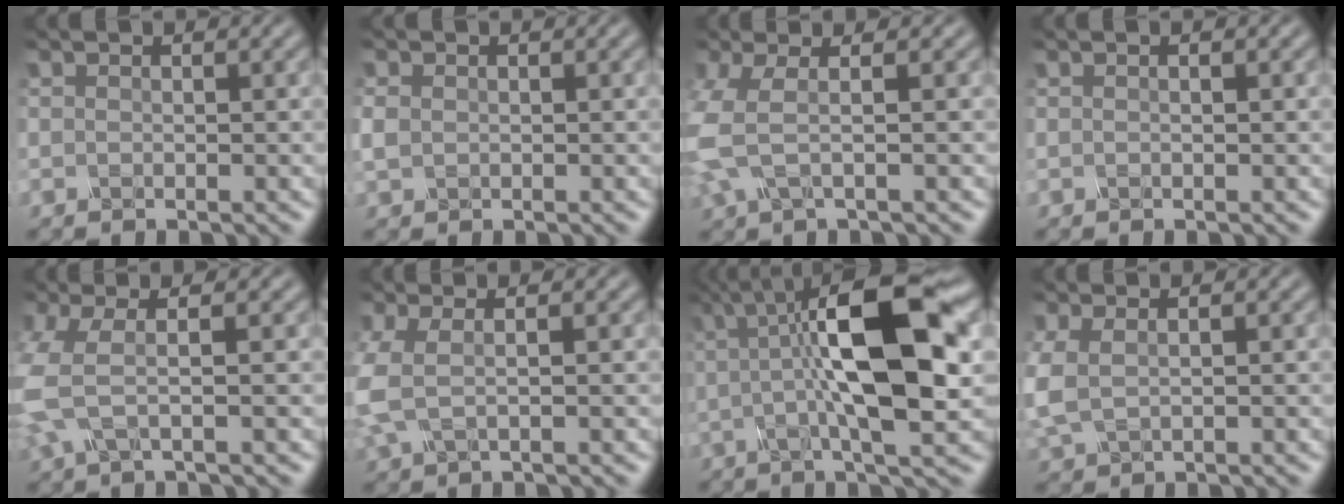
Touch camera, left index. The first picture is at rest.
{"total": 1.2, "force": [0.1, 1.1, 0.6], "torque": [-0.014, 0.001, 0.001]}
{"total": 3.9, "force": [0.0, 1.4, 3.6], "torque": [-0.092, -0.002, -0.006]}
{"total": 0.5, "force": [0.1, 0.1, 0.5], "torque": [-0.010, 0.003, 0.002]}
{"total": 4.3, "force": [0.0, 1.5, 4.0], "torque": [-0.105, -0.004, -0.005]}
{"total": 2.9, "force": [0.1, 1.1, 2.7], "torque": [-0.070, 0.005, -0.002]}
{"total": 12.2, "force": [2.1, 3.2, 11.6], "torque": [-0.181, 0.018, 0.029]}
{"total": 2.6, "force": [0.4, 1.4, 2.1], "torque": [-0.066, 0.000, 0.008]}